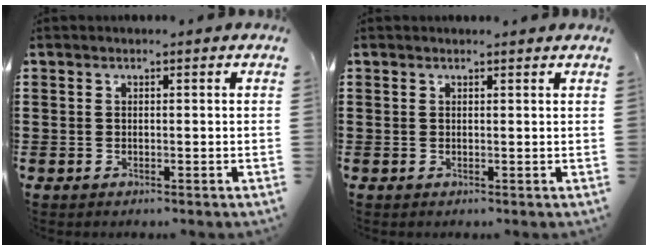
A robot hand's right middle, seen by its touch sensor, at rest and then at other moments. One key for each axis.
{"total": 0.0}